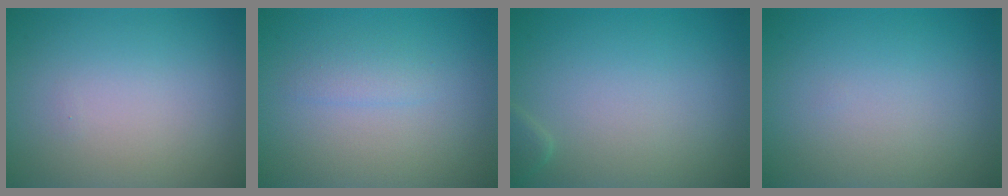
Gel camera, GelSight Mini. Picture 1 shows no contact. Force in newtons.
{"total": 1.2, "press": 1.2, "slide": 0.1}
{"total": 0.8, "press": 0.8, "slide": 0.1}
{"total": 0.0}